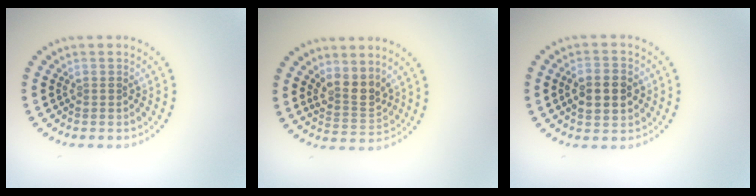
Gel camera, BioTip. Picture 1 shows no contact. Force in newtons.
{"total": 2.8, "press": 2.4, "slide": 1.4}
{"total": 4.5, "press": 4.5, "slide": 0.1}